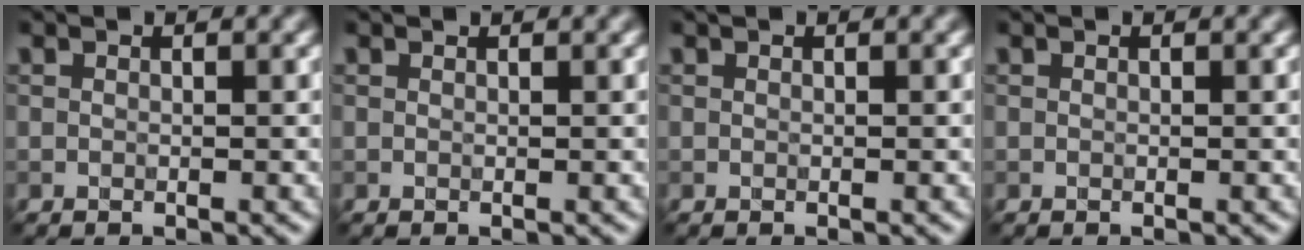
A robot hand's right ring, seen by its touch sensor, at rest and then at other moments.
{"total": 0.0}
{"total": 0.0}
{"total": 0.0}